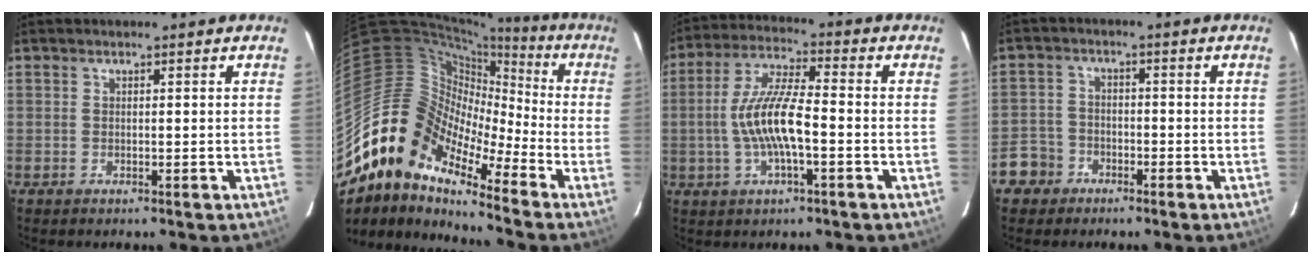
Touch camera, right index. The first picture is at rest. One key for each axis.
{"total": 12.6, "fx": -9.1, "fy": 6.5, "fz": 5.8, "tx": -0.076, "ty": 0.012, "tz": -0.196}
{"total": 11.1, "fx": -2.2, "fy": 2.5, "fz": 10.6, "tx": -0.219, "ty": 0.006, "tz": -0.041}
{"total": 5.4, "fx": -3.1, "fy": 4.4, "fz": 0.2, "tx": -0.007, "ty": 0.023, "tz": -0.062}